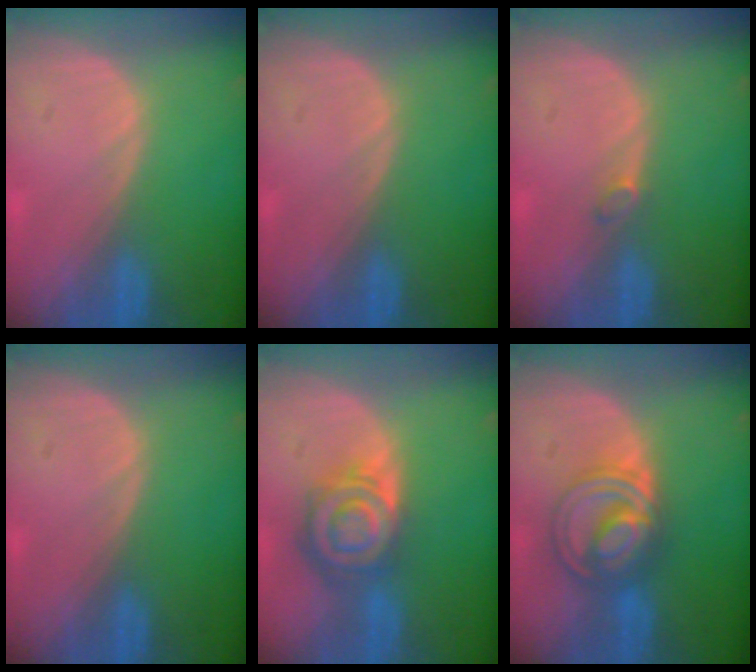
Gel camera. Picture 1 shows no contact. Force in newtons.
{"total": 0.0}
{"total": 1.2, "press": 1.2, "slide": 0.2}
{"total": 0.0}
{"total": 8.3, "press": 7.1, "slide": 4.2}
{"total": 7.4, "press": 7.3, "slide": 0.4}